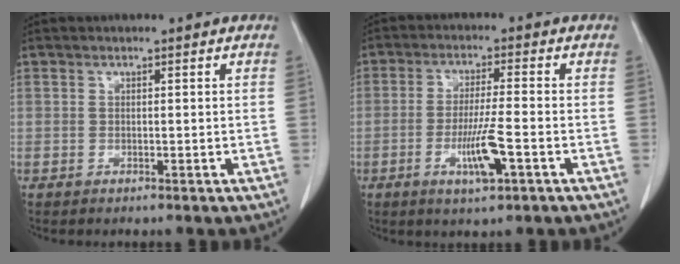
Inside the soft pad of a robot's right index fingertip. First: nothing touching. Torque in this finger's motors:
{"motor_torque": [0.12, -0.01, 0.14, 0.09]}